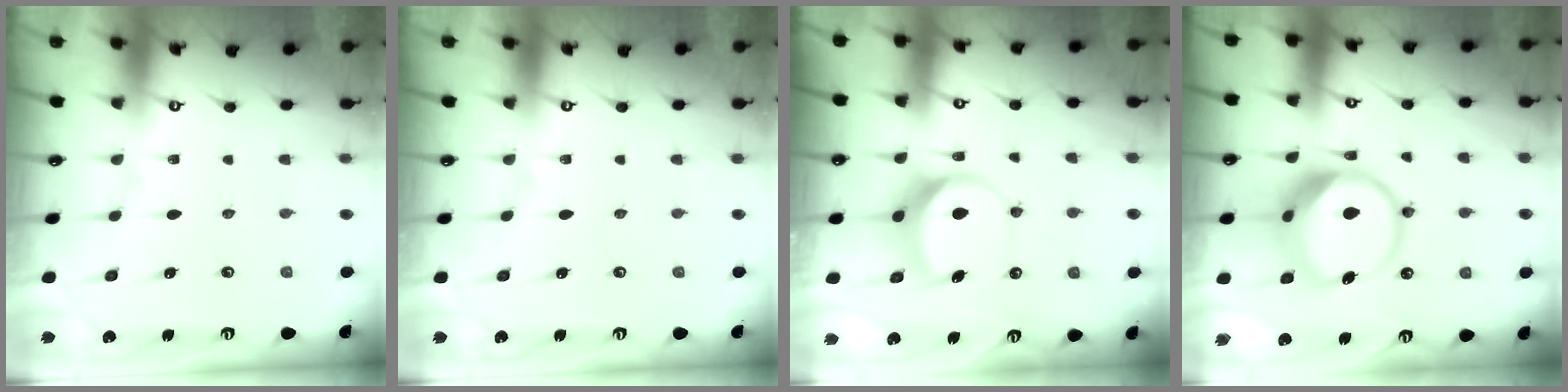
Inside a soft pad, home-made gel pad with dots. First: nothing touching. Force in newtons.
{"total": 0.0}
{"total": 7.8, "press": 7.8, "slide": 0.6}
{"total": 14.9, "press": 14.8, "slide": 2.1}